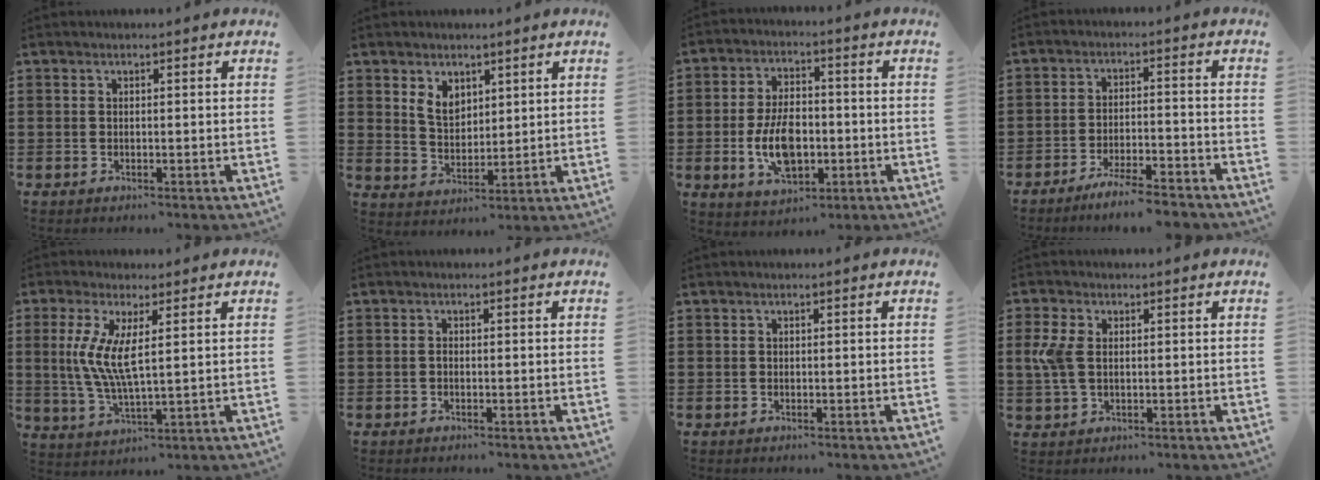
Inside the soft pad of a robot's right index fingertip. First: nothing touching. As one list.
[{"total": 4.5, "force": [2.4, 3.2, 2.1], "torque": [-0.053, 0.011, 0.044]}, {"total": 9.1, "force": [-1.9, 5.3, 7.2], "torque": [-0.141, -0.002, -0.041]}, {"total": 5.4, "force": [-4.9, 0.1, 2.3], "torque": [-0.046, -0.006, -0.092]}, {"total": 7.3, "force": [1.5, 1.9, 6.9], "torque": [-0.160, -0.008, 0.018]}, {"total": 0.5, "force": [-0.3, 0.2, 0.4], "torque": [-0.010, -0.002, -0.005]}, {"total": 0.0}, {"total": 4.9, "force": [0.6, 3.0, 3.8], "torque": [-0.109, -0.001, 0.002]}]